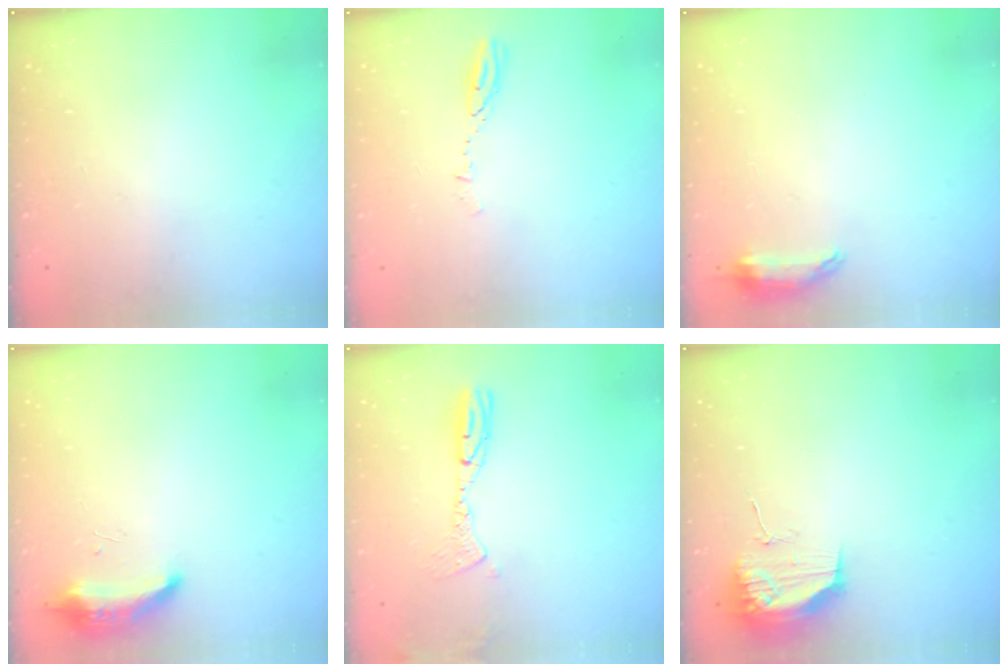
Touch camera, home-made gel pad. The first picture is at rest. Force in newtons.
{"total": 3.5, "press": 3.4, "slide": 0.3}
{"total": 6.6, "press": 6.6, "slide": 0.9}
{"total": 8.5, "press": 8.4, "slide": 1.6}
{"total": 9.6, "press": 9.5, "slide": 1.9}
{"total": 11.7, "press": 11.6, "slide": 1.0}